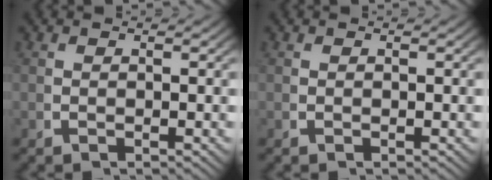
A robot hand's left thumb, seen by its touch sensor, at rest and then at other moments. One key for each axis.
{"total": 0.0}